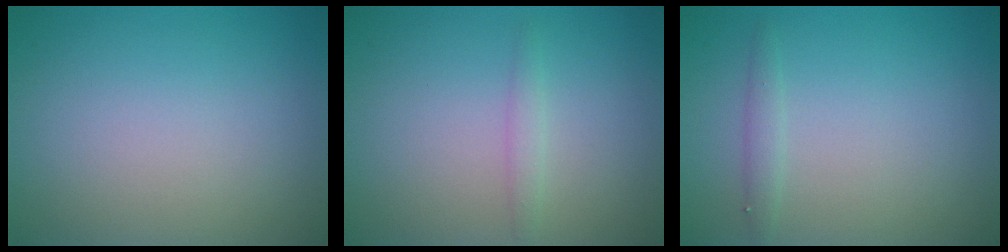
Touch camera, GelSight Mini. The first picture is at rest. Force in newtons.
{"total": 1.0, "press": 1.0, "slide": 0.1}
{"total": 1.0, "press": 1.0, "slide": 0.1}